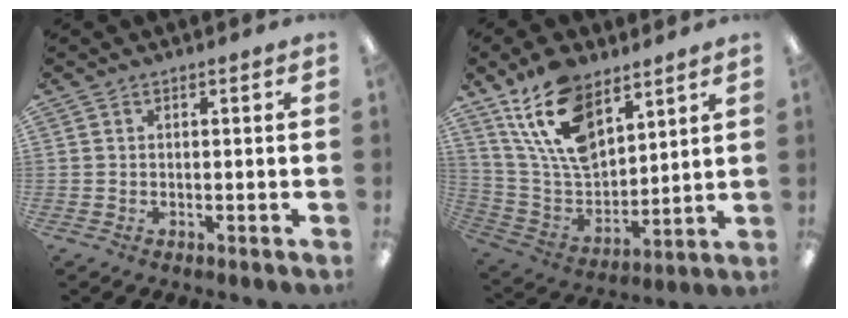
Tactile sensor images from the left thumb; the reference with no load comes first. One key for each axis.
{"total": 17.6, "fx": 10.8, "fy": 9.1, "fz": 10.4, "tx": -0.232, "ty": -0.046, "tz": 0.198}